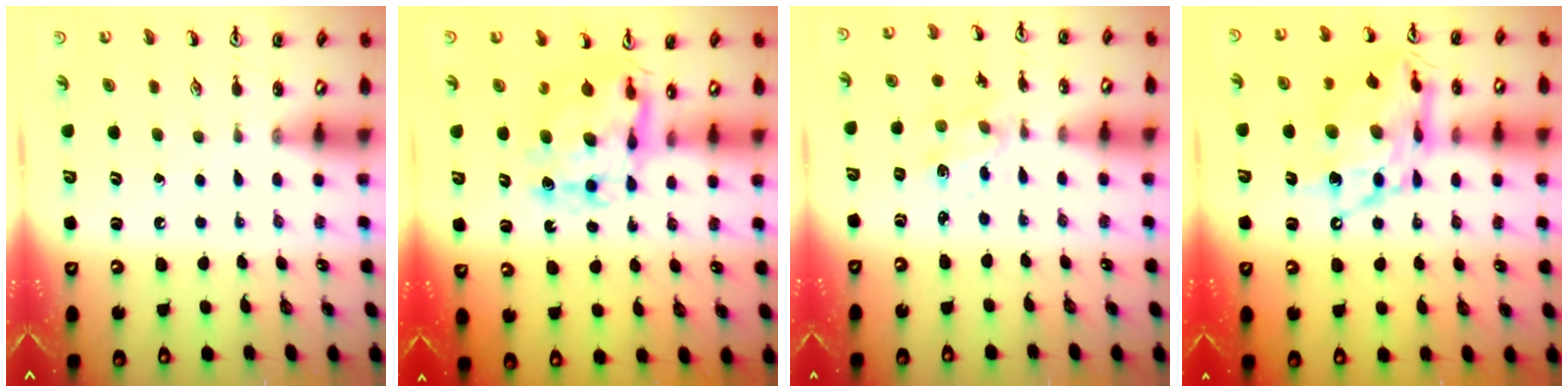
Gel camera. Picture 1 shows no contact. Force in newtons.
{"total": 9.0, "press": 8.9, "slide": 0.9}
{"total": 1.9, "press": 1.9, "slide": 0.5}
{"total": 15.8, "press": 15.7, "slide": 1.4}